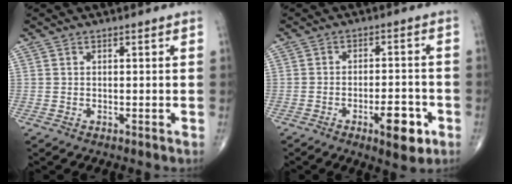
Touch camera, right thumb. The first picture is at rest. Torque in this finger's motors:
{"motor_torque": [1.65, 1.37, 0.89, -0.44, 0.05]}